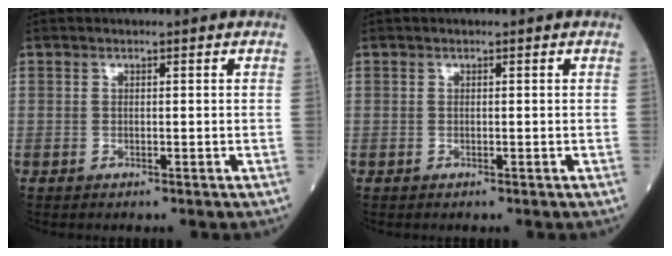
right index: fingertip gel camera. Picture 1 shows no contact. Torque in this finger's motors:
{"motor_torque": [0.01, 0.00, -0.02, -0.01]}